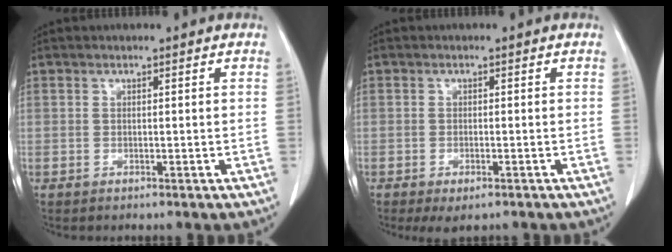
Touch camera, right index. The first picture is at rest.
{"total": 3.2, "force": [-2.2, 1.1, 2.1], "torque": [-0.031, -0.006, -0.026]}